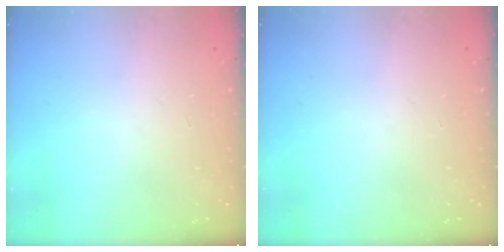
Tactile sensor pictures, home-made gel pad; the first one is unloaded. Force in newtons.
{"total": 0.0}